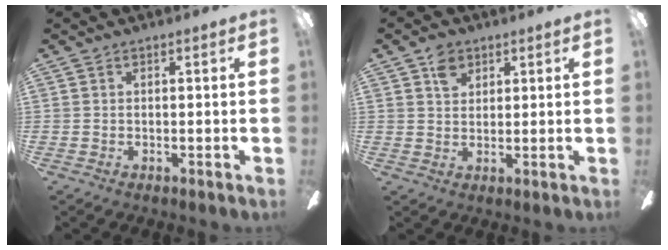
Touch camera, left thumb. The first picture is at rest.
{"total": 4.4, "force": [2.6, 3.1, 1.8], "torque": [-0.020, -0.002, 0.043]}